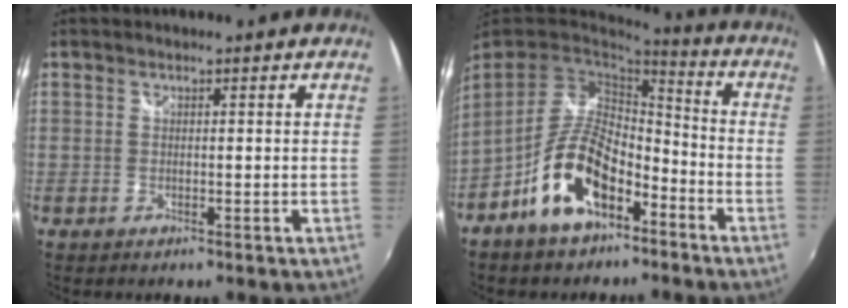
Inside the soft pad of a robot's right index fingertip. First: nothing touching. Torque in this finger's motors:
{"motor_torque": [0.76, -0.60, 1.05, 0.21]}